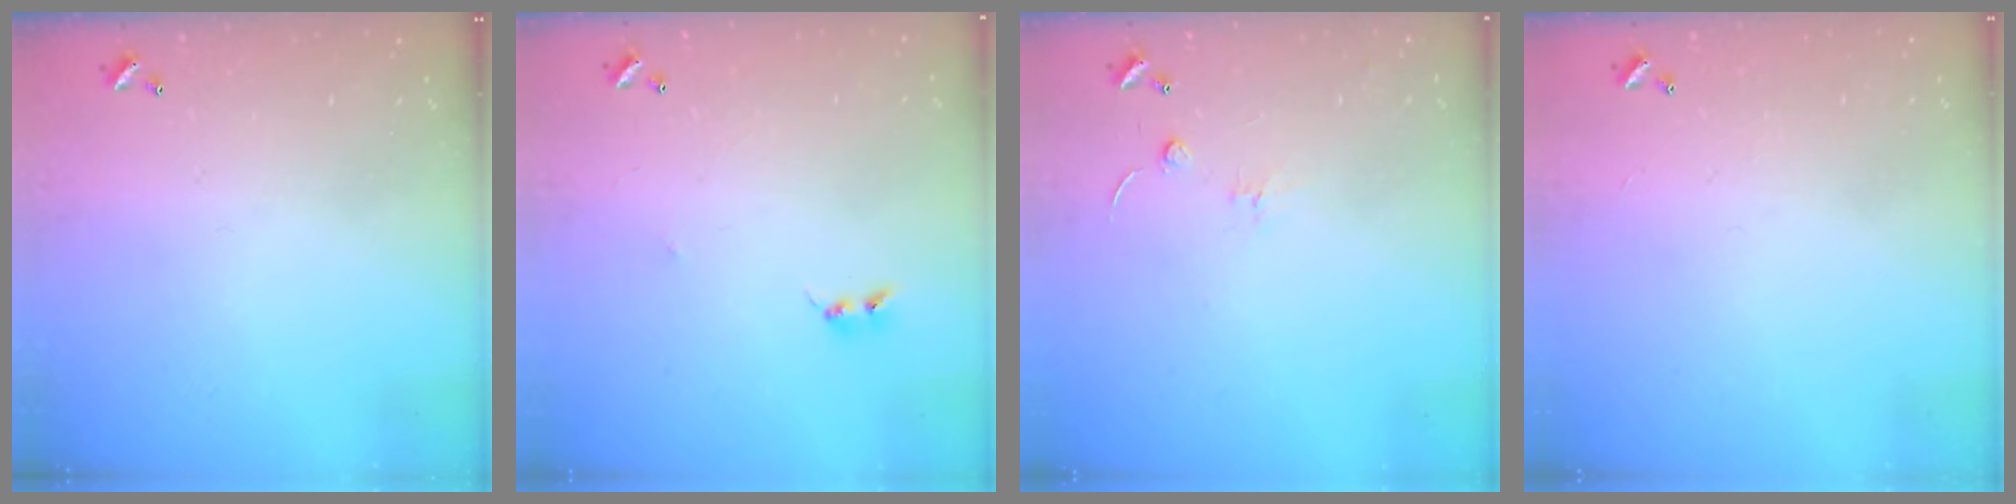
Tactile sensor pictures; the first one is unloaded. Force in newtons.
{"total": 2.7, "press": 2.7, "slide": 0.3}
{"total": 1.3, "press": 1.2, "slide": 0.5}
{"total": 1.0, "press": 0.9, "slide": 0.5}